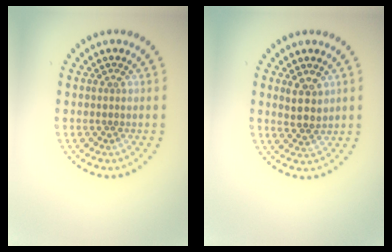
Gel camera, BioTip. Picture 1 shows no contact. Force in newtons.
{"total": 2.3, "press": 2.0, "slide": 1.0}